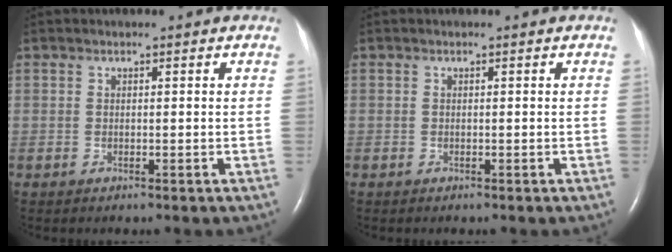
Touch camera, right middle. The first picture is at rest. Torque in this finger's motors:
{"motor_torque": [-0.36, -0.05, -0.53, -0.21]}